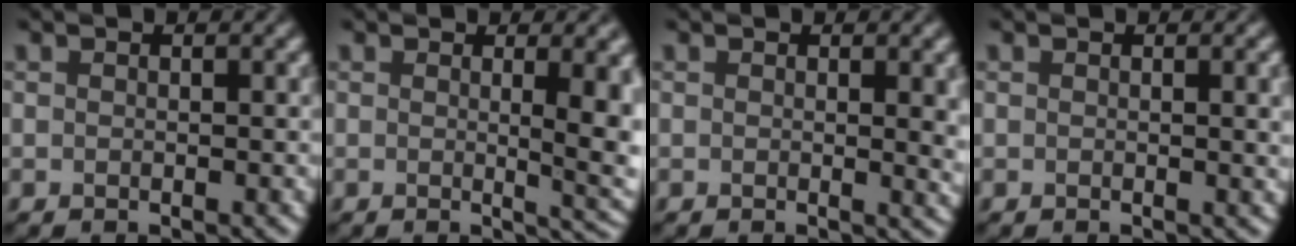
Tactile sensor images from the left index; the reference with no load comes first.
{"total": 6.4, "force": [0.5, 2.0, 6.1], "torque": [-0.054, -0.006, 0.012]}
{"total": 3.0, "force": [0.4, 0.9, 2.9], "torque": [-0.025, 0.000, 0.005]}
{"total": 2.3, "force": [0.3, 0.7, 2.2], "torque": [-0.020, 0.002, 0.002]}